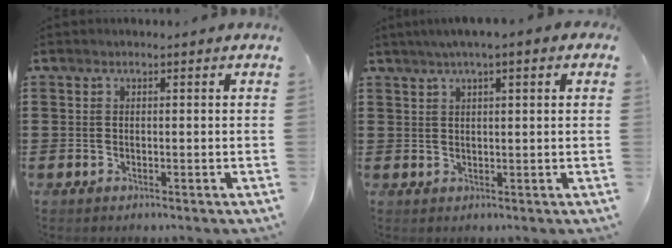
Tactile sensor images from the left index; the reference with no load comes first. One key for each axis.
{"total": 2.8, "fx": 1.6, "fy": 0.1, "fz": 2.3, "tx": -0.047, "ty": 0.003, "tz": 0.027}